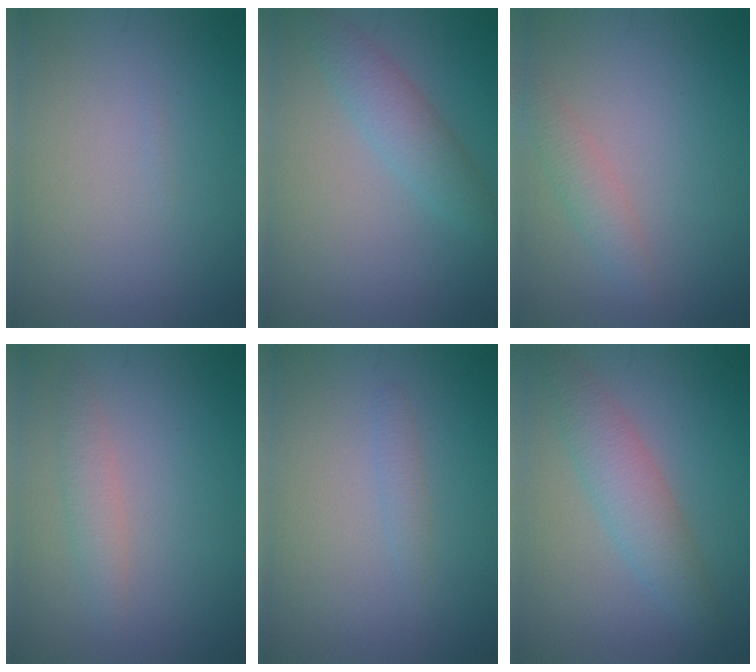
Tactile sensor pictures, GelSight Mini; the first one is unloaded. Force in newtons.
{"total": 2.9, "press": 2.9, "slide": 0.1}
{"total": 1.8, "press": 1.8, "slide": 0.1}
{"total": 1.7, "press": 1.7, "slide": 0.1}
{"total": 1.0, "press": 0.9, "slide": 0.1}
{"total": 3.7, "press": 3.7, "slide": 0.1}